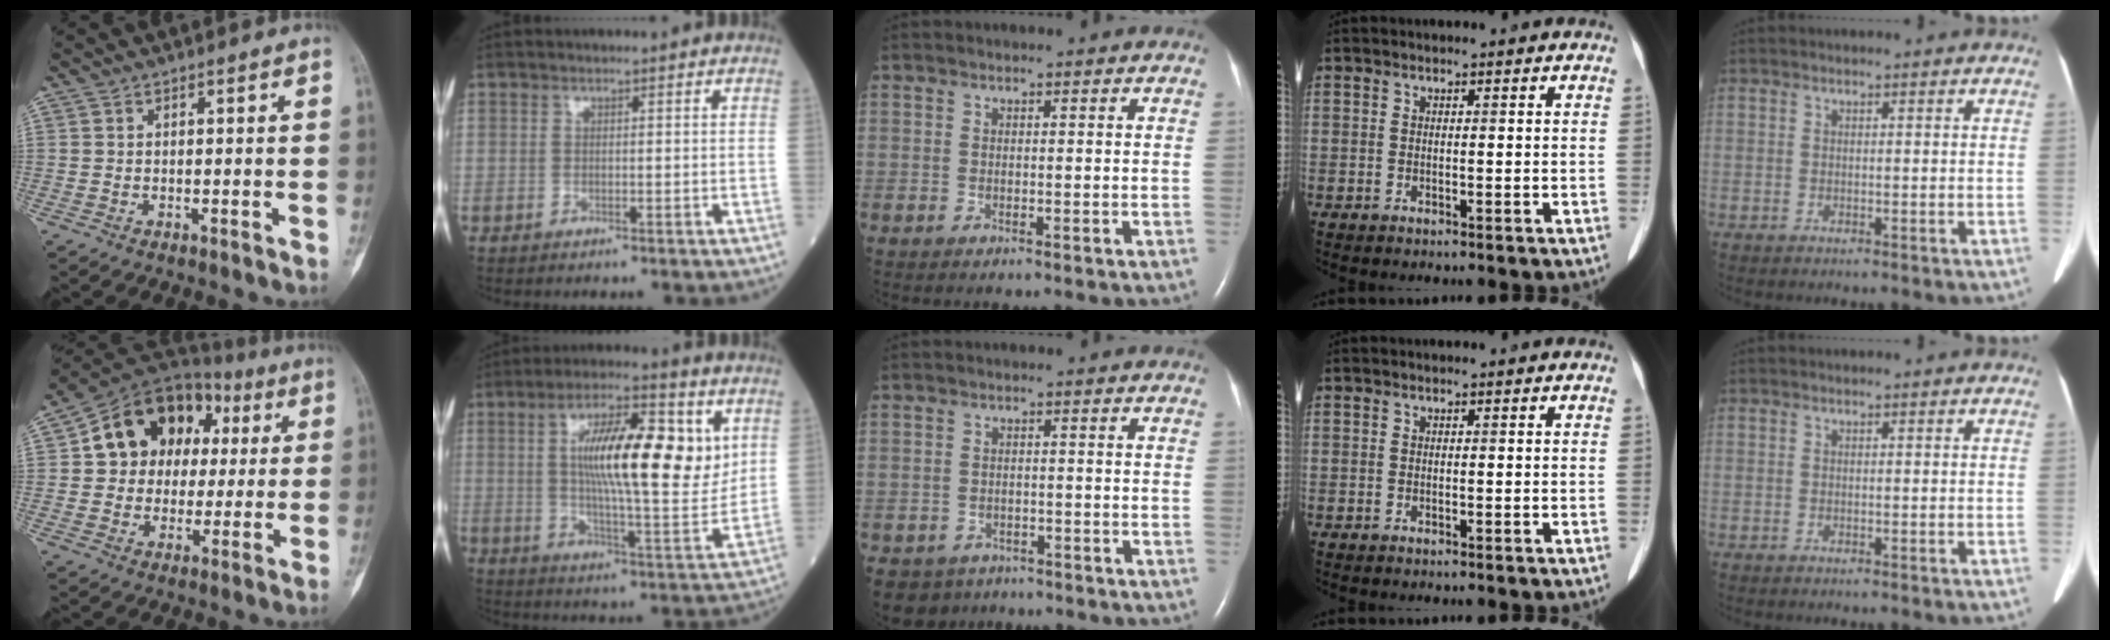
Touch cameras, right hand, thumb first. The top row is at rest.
{"thumb": {"total": 16.9, "force": [3.6, 13.5, 9.4], "torque": [-0.104, 0.028, 0.058]}, "index": {"total": 17.5, "force": [4.6, 3.9, 16.4], "torque": [-0.272, 0.007, 0.071]}, "middle": {"total": 4.8, "force": [-3.5, 3.4, 0.1], "torque": [-0.003, 0.005, -0.050]}}